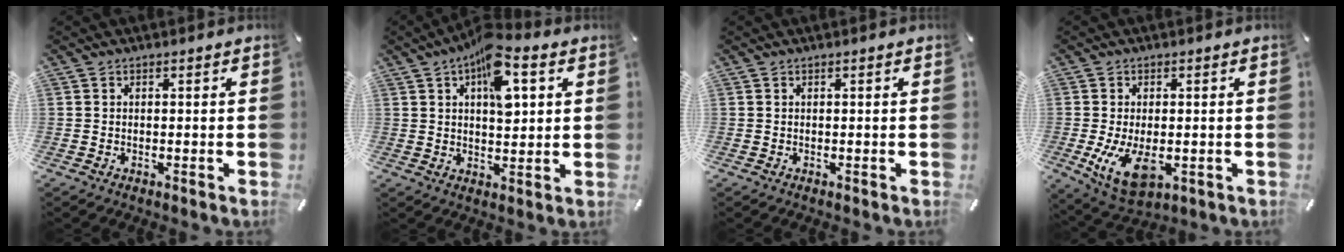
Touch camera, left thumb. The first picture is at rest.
{"total": 11.9, "force": [5.1, 5.9, 9.0], "torque": [-0.125, -0.015, 0.083]}
{"total": 0.0}
{"total": 9.3, "force": [-1.5, 5.3, 7.5], "torque": [-0.143, -0.012, -0.021]}